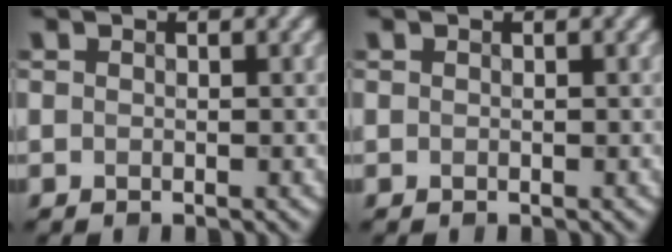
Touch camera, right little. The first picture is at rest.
{"total": 0.0}